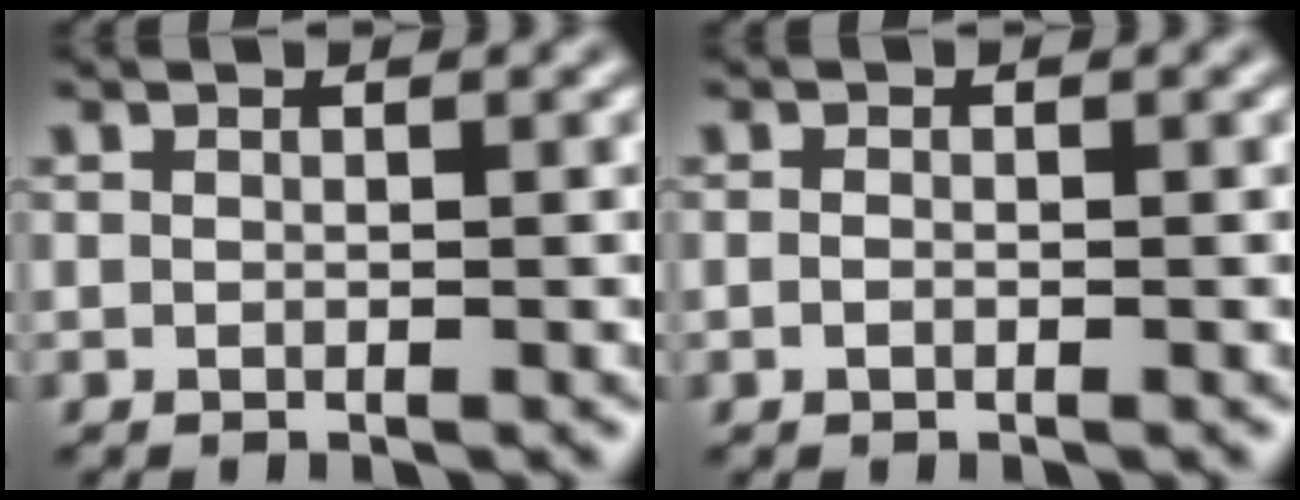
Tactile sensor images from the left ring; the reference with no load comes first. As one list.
[{"total": 0.6, "force": [-0.2, 0.4, 0.4], "torque": [-0.009, -0.001, -0.004]}]